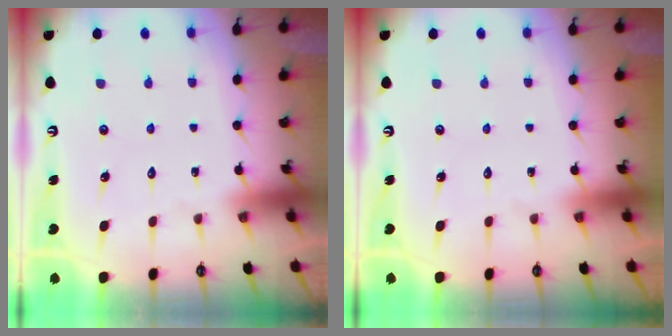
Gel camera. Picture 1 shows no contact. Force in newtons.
{"total": 0.0}